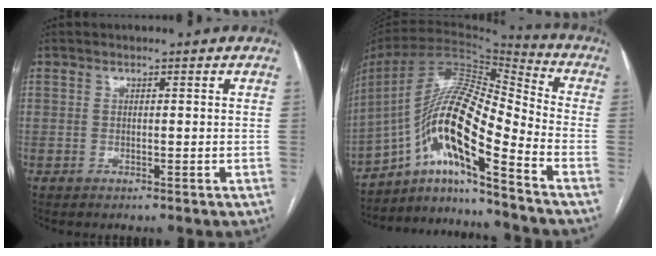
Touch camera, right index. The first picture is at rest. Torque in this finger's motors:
{"motor_torque": [0.49, -0.57, 0.83, 0.21]}